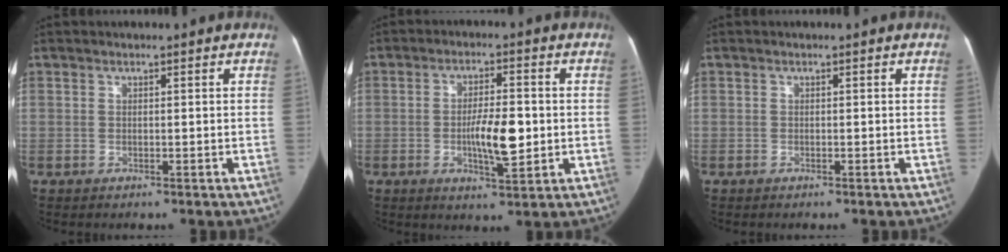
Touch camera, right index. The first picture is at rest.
{"total": 8.0, "force": [-0.9, 2.3, 7.6], "torque": [-0.134, 0.003, -0.014]}
{"total": 0.5, "force": [-0.3, 0.4, 0.0], "torque": [0.000, 0.005, -0.006]}